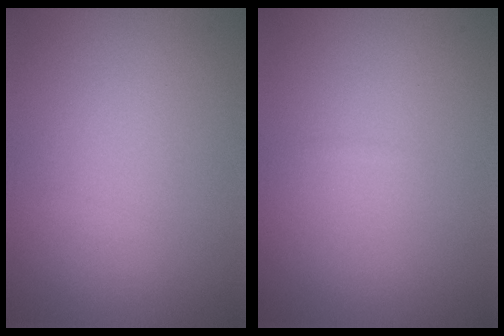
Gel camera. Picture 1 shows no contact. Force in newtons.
{"total": 0.0}